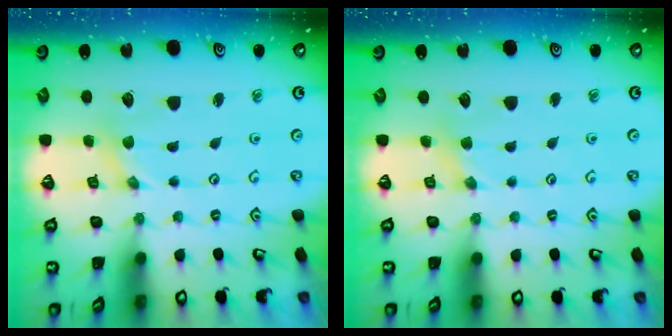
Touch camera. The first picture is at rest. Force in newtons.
{"total": 1.9, "press": 1.8, "slide": 0.4}